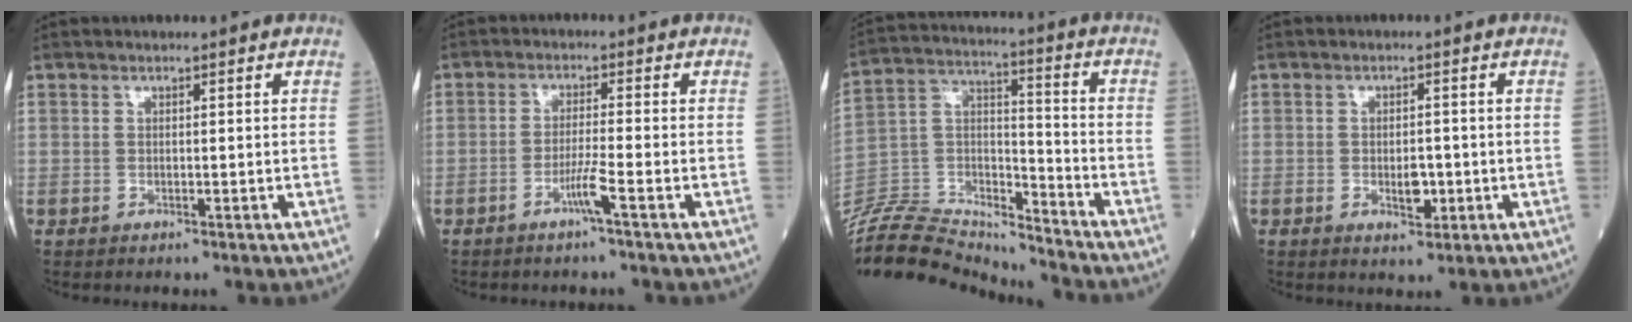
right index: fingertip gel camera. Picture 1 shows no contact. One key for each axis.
{"total": 3.3, "fx": -1.9, "fy": -0.8, "fz": 2.6, "tx": -0.051, "ty": -0.006, "tz": -0.042}
{"total": 20.3, "fx": -19.8, "fy": 2.8, "fz": 3.4, "tx": -0.072, "ty": 0.037, "tz": -0.335}
{"total": 3.2, "fx": -0.9, "fy": 1.5, "fz": 2.8, "tx": -0.042, "ty": 0.001, "tz": -0.010}